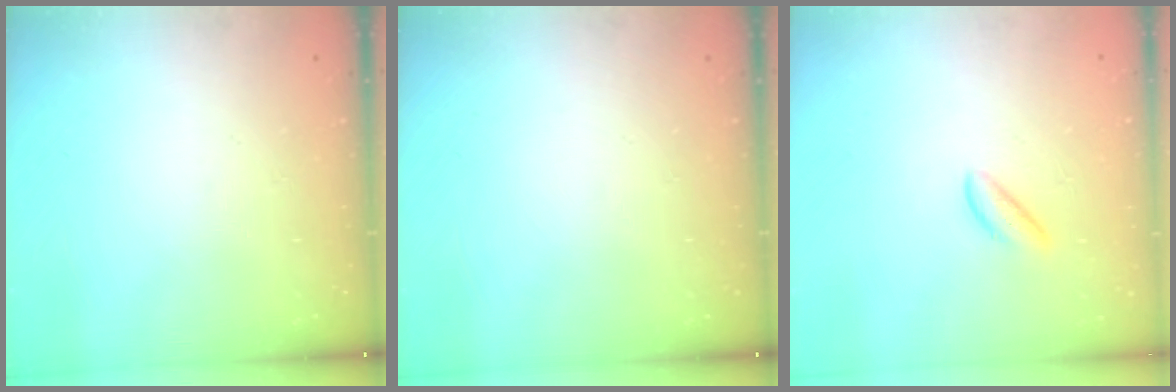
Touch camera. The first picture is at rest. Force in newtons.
{"total": 0.0}
{"total": 2.3, "press": 2.3, "slide": 0.3}